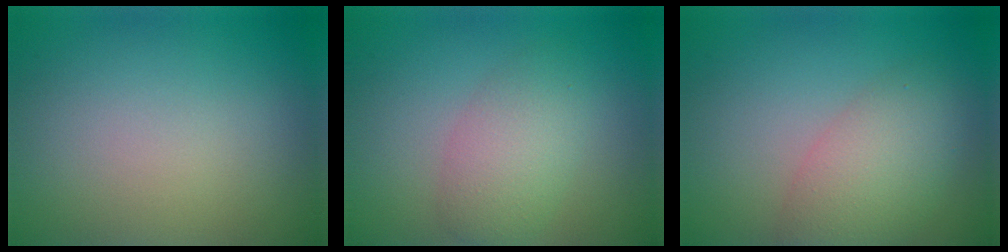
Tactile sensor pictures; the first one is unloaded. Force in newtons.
{"total": 3.5, "press": 3.5, "slide": 0.1}
{"total": 4.7, "press": 4.7, "slide": 0.2}